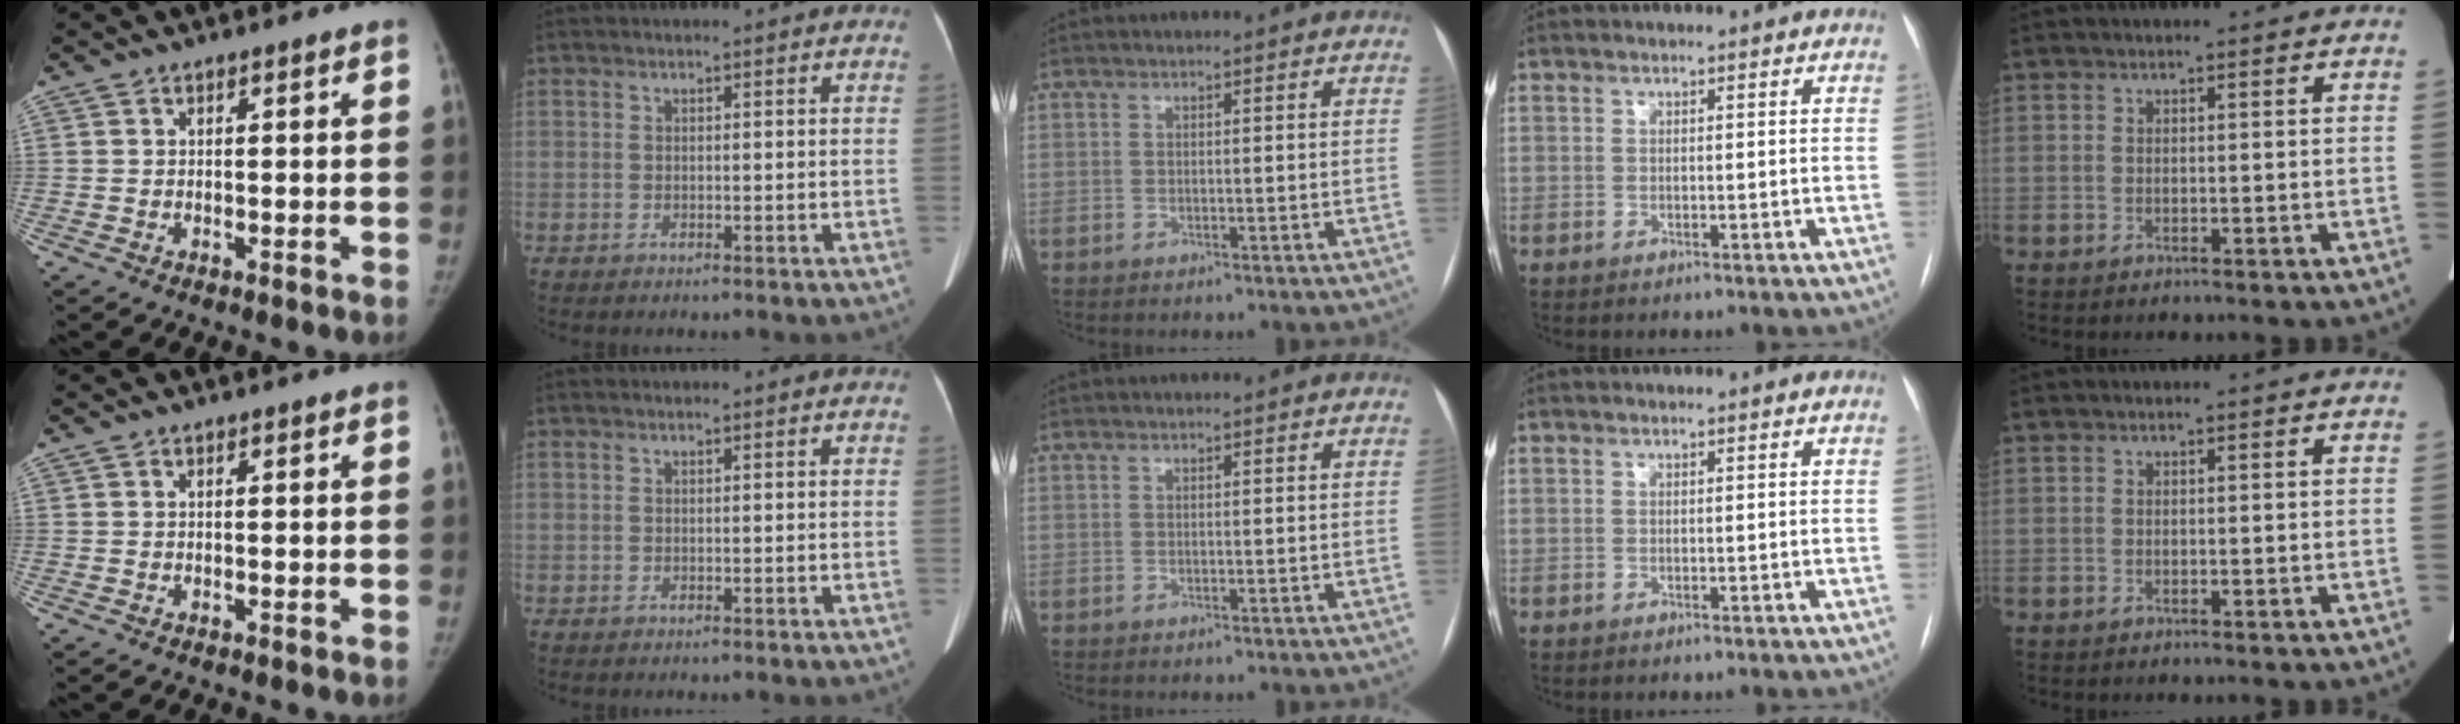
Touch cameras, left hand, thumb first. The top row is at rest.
{}